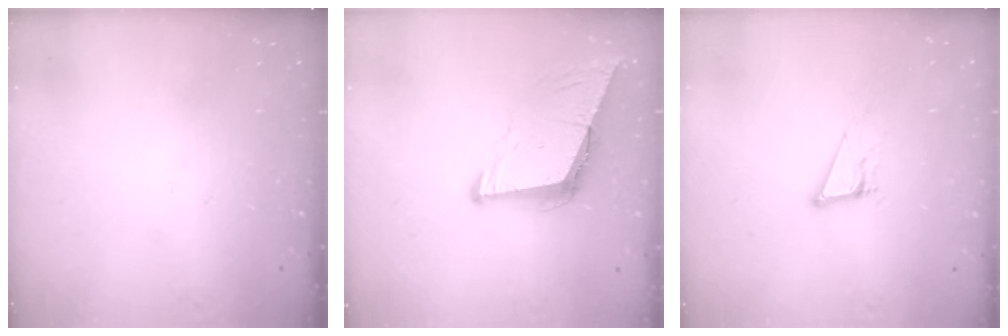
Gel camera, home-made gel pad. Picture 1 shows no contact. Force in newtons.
{"total": 8.8, "press": 8.1, "slide": 3.6}
{"total": 7.6, "press": 7.3, "slide": 2.3}